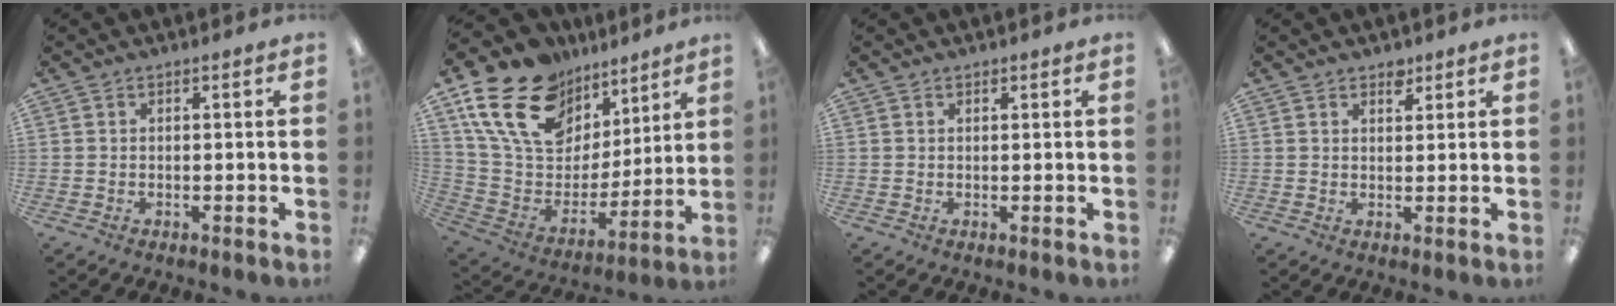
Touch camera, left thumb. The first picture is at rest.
{"total": 21.4, "force": [12.6, 13.7, 10.5], "torque": [-0.206, -0.056, 0.239]}
{"total": 0.8, "force": [0.6, 0.5, 0.2], "torque": [-0.004, 0.001, 0.012]}
{"total": 2.9, "force": [2.3, 1.6, 0.8], "torque": [0.005, -0.012, 0.037]}